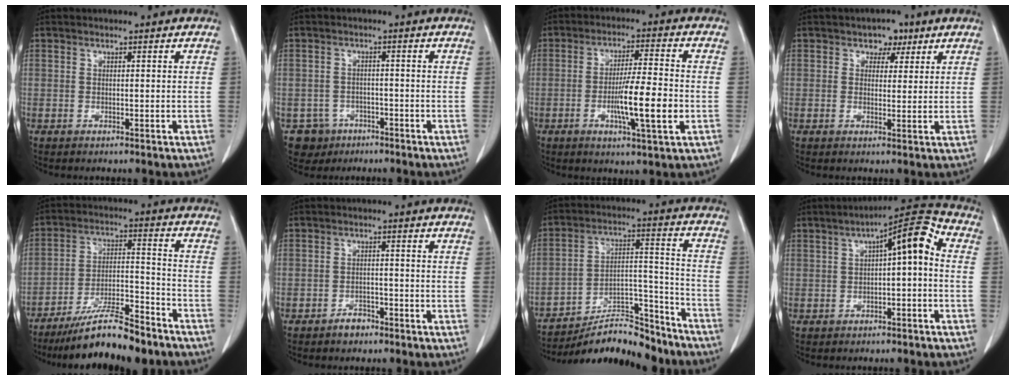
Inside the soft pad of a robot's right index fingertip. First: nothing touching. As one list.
[{"total": 4.8, "force": [-2.8, 3.9, 0.0], "torque": [0.003, 0.009, -0.043]}, {"total": 9.5, "force": [-2.4, 0.4, 9.2], "torque": [-0.156, -0.008, -0.041]}, {"total": 3.4, "force": [1.8, 2.5, 1.3], "torque": [-0.010, 0.005, 0.023]}, {"total": 13.6, "force": [-11.3, 1.8, 7.4], "torque": [-0.123, 0.004, -0.190]}, {"total": 2.3, "force": [-1.8, 1.2, 0.7], "torque": [-0.012, 0.004, -0.027]}, {"total": 17.4, "force": [-16.2, 3.6, 5.2], "torque": [-0.092, 0.034, -0.258]}, {"total": 8.5, "force": [0.7, 1.9, 8.2], "torque": [-0.125, 0.038, 0.006]}]